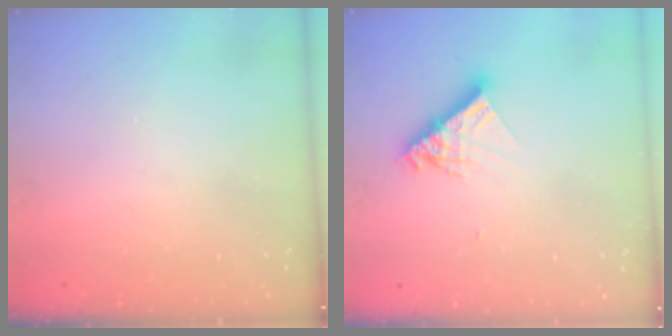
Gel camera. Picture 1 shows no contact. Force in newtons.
{"total": 10.2, "press": 10.2, "slide": 0.9}